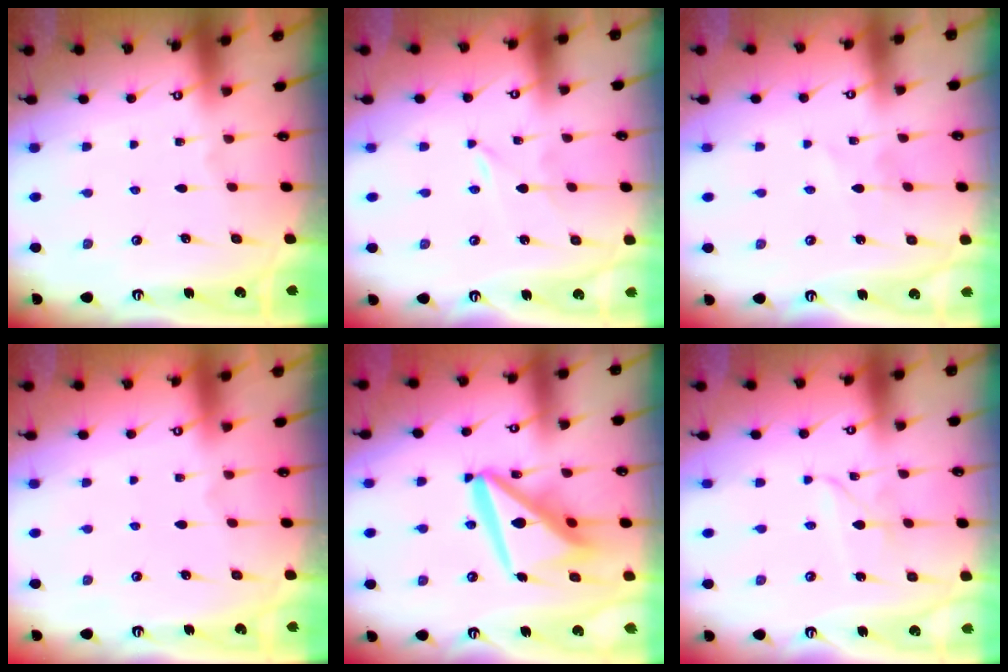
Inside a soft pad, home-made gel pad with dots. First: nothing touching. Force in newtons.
{"total": 0.0}
{"total": 1.8, "press": 1.7, "slide": 0.2}
{"total": 0.5, "press": 0.5, "slide": 0.1}
{"total": 15.9, "press": 15.9, "slide": 1.3}
{"total": 2.6, "press": 2.6, "slide": 0.1}